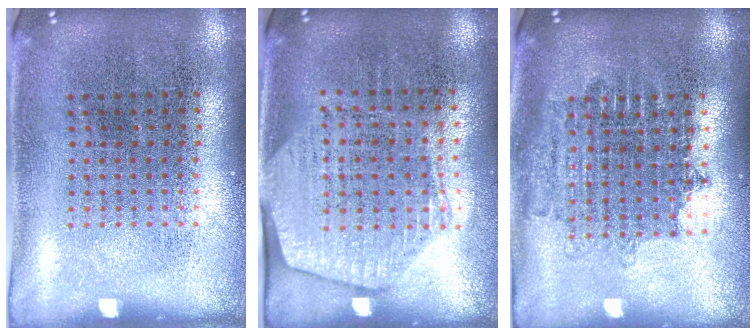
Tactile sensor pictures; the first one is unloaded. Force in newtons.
{"total": 1.9, "press": 1.7, "slide": 0.8}
{"total": 1.8, "press": 1.5, "slide": 1.0}